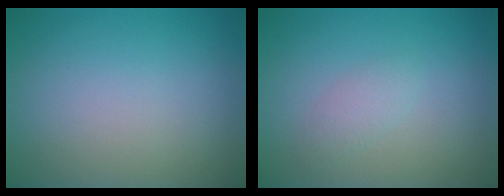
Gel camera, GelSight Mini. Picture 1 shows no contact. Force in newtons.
{"total": 1.3, "press": 1.3, "slide": 0.0}